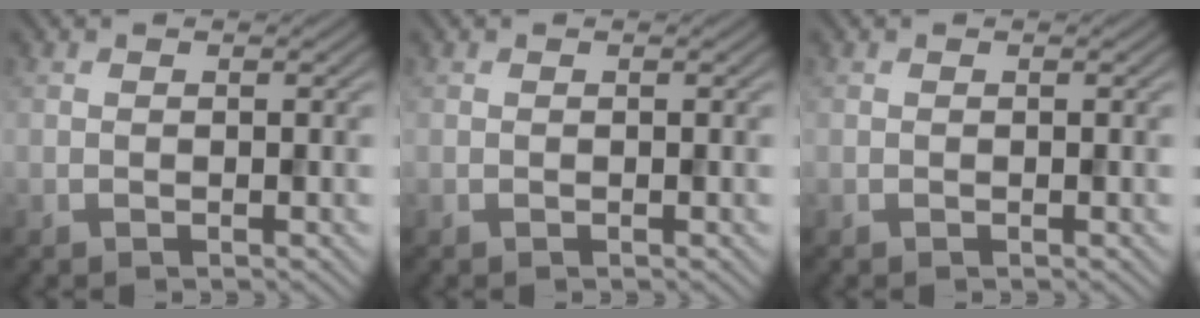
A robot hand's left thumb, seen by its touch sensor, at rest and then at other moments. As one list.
[{"total": 0.0}, {"total": 0.0}]